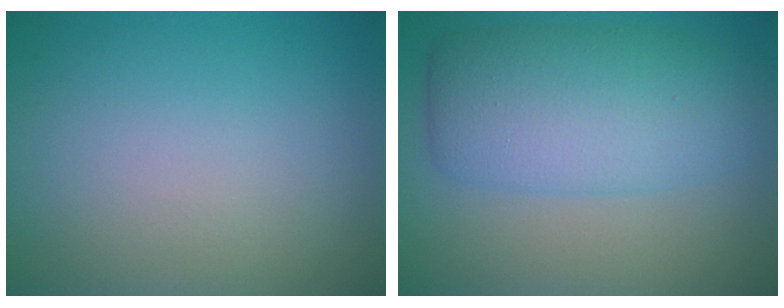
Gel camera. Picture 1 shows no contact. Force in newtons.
{"total": 7.1, "press": 7.1, "slide": 0.2}